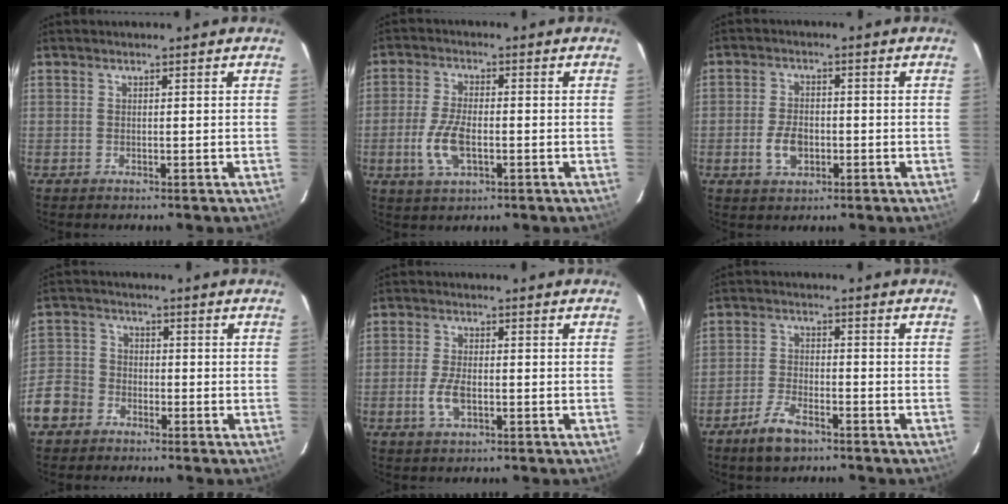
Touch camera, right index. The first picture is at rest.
{"total": 7.7, "force": [-2.1, 3.6, 6.5], "torque": [-0.144, -0.004, -0.039]}
{"total": 5.3, "force": [-1.7, 2.9, 4.1], "torque": [-0.089, -0.001, -0.029]}
{"total": 9.0, "force": [-4.8, 7.1, 2.8], "torque": [-0.073, 0.023, -0.098]}
{"total": 4.8, "force": [-1.5, 2.3, 4.0], "torque": [-0.090, -0.003, -0.027]}
{"total": 6.3, "force": [-4.4, 2.7, 3.6], "torque": [-0.094, -0.002, -0.083]}